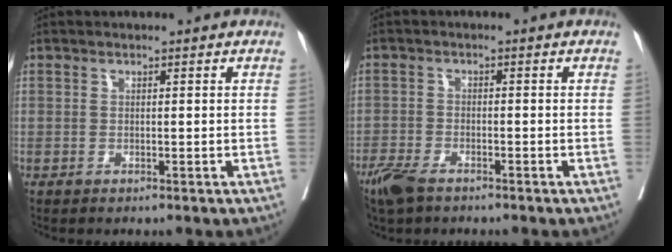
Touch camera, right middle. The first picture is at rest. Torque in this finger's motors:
{"motor_torque": [0.56, -0.57, 0.17, 0.08]}